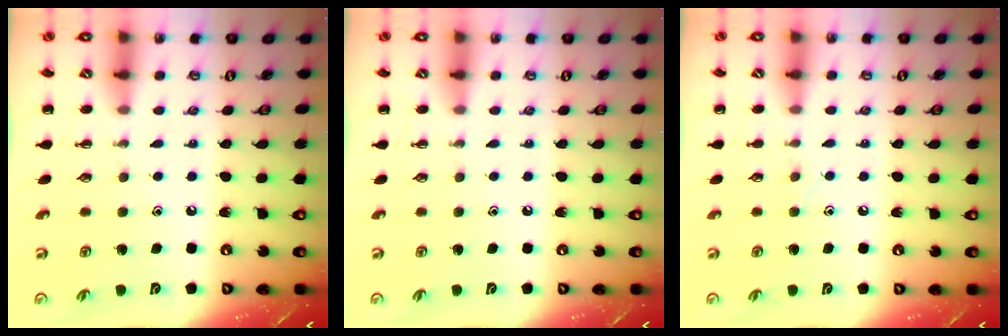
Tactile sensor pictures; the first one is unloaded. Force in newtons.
{"total": 0.0}
{"total": 3.6, "press": 3.4, "slide": 1.0}